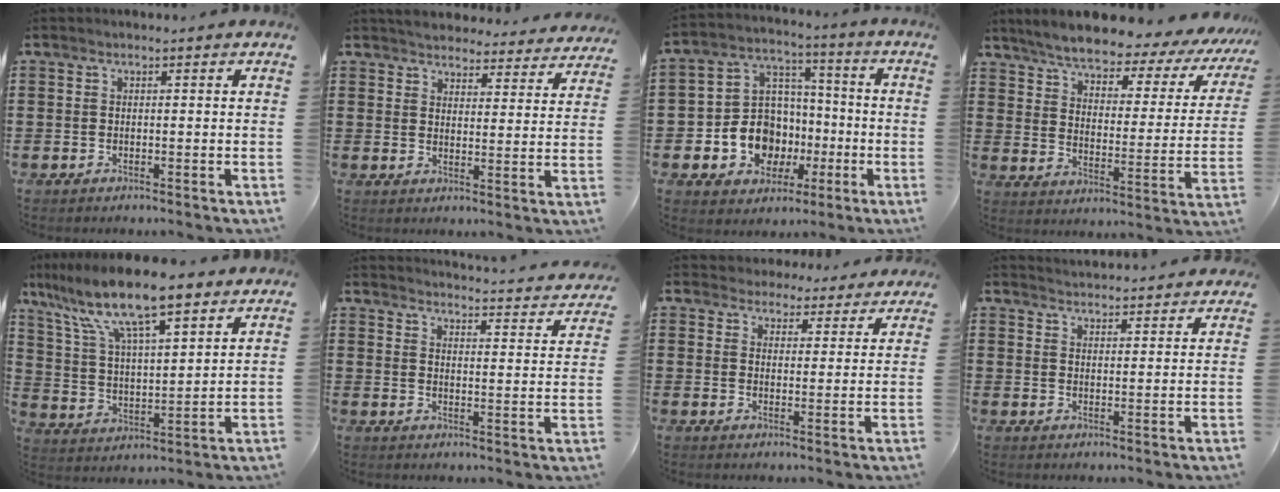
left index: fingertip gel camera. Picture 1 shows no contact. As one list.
[{"total": 3.7, "force": [3.7, 0.3, -0.1], "torque": [-0.018, -0.022, 0.063]}, {"total": 10.5, "force": [-2.8, 9.4, 3.8], "torque": [-0.119, 0.015, -0.047]}, {"total": 5.5, "force": [5.1, 0.6, 2.0], "torque": [-0.068, -0.035, 0.082]}, {"total": 12.3, "force": [9.1, 2.5, 7.9], "torque": [-0.180, -0.025, 0.155]}, {"total": 3.2, "force": [3.1, -0.4, 0.5], "torque": [-0.021, -0.034, 0.045]}, {"total": 4.1, "force": [3.9, 1.2, 0.2], "torque": [-0.014, -0.015, 0.070]}, {"total": 3.2, "force": [3.2, -0.1, -0.1], "torque": [-0.008, -0.015, 0.059]}]